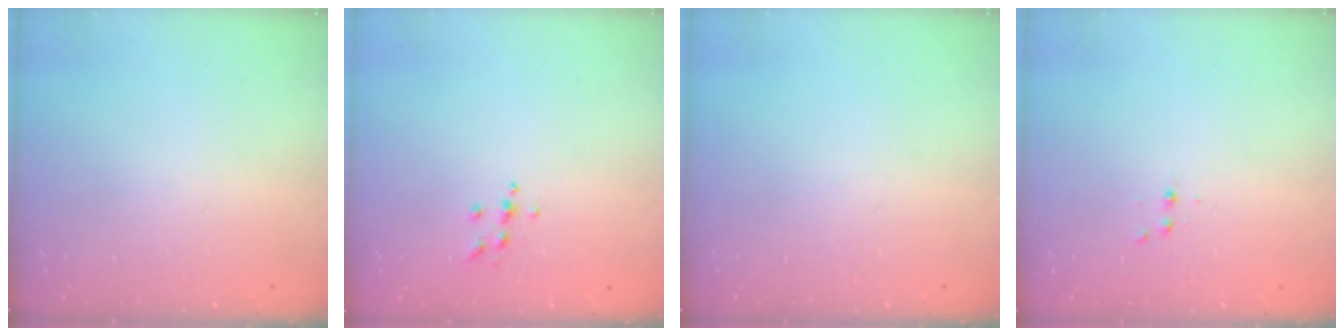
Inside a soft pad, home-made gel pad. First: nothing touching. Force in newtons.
{"total": 5.6, "press": 5.6, "slide": 0.7}
{"total": 0.0}
{"total": 2.9, "press": 2.7, "slide": 1.0}